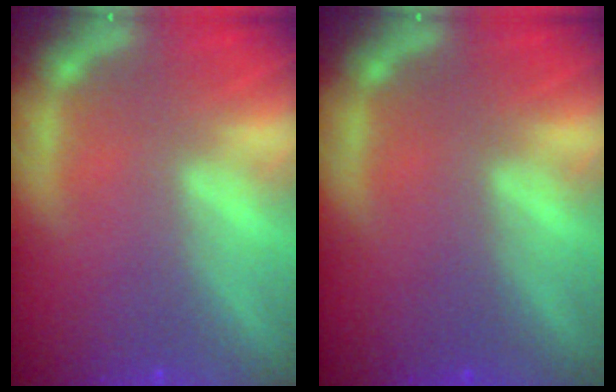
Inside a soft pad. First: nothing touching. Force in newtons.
{"total": 0.0}